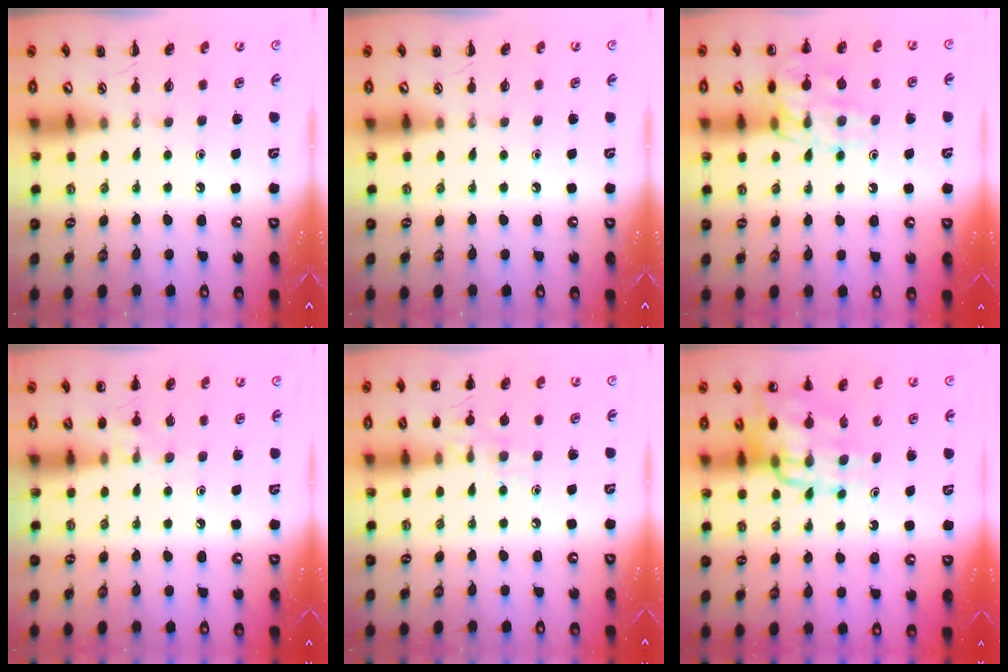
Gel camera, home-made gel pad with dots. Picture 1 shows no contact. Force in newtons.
{"total": 0.0}
{"total": 14.5, "press": 14.5, "slide": 1.0}
{"total": 6.6, "press": 6.4, "slide": 1.7}
{"total": 8.7, "press": 8.5, "slide": 1.9}
{"total": 13.6, "press": 13.2, "slide": 3.2}